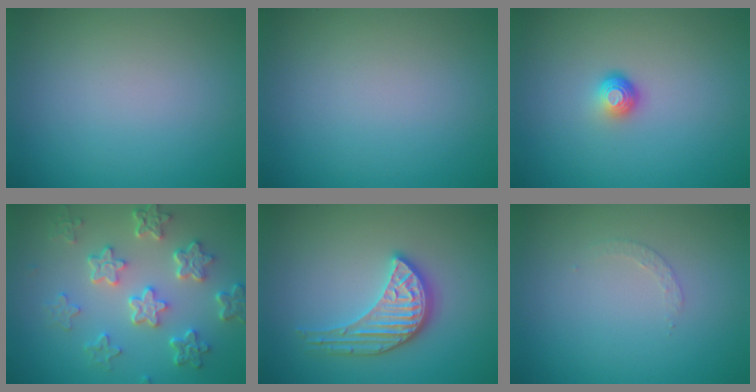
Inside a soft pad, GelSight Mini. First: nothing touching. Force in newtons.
{"total": 0.0}
{"total": 1.8, "press": 1.2, "slide": 1.4}
{"total": 5.8, "press": 4.3, "slide": 3.8}
{"total": 3.9, "press": 3.5, "slide": 1.6}
{"total": 1.1, "press": 1.1, "slide": 0.3}